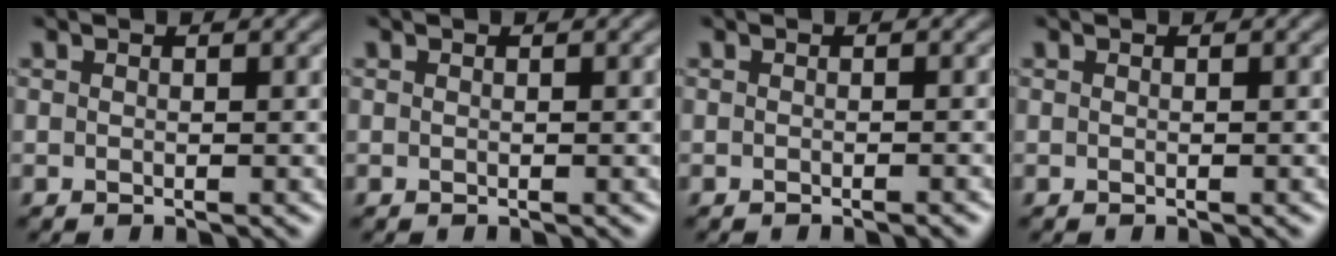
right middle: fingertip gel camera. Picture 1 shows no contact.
{"total": 0.0}
{"total": 0.6, "force": [-0.4, 0.1, 0.5], "torque": [-0.003, 0.000, -0.007]}
{"total": 0.0}